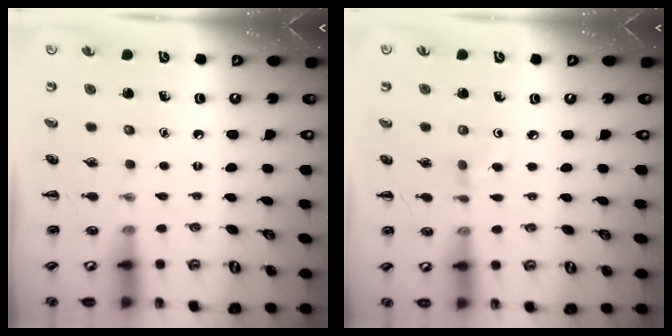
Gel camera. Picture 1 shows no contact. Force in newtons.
{"total": 2.6, "press": 2.4, "slide": 1.0}